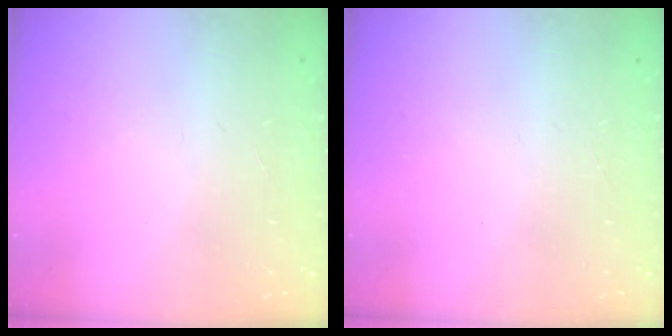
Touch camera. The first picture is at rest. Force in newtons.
{"total": 0.0}